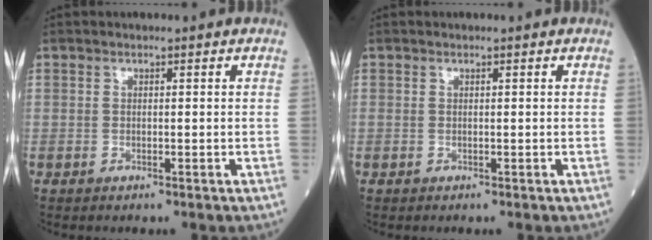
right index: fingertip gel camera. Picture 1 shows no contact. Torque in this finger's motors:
{"motor_torque": [0.36, -0.24, 0.22, 0.08]}